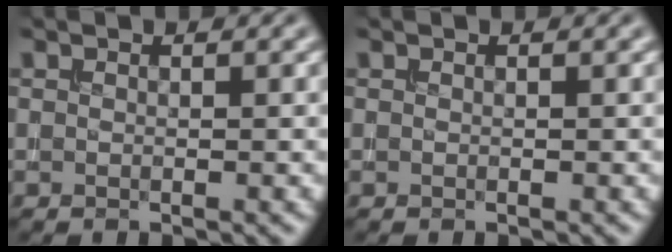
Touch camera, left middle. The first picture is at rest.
{"total": 0.0}